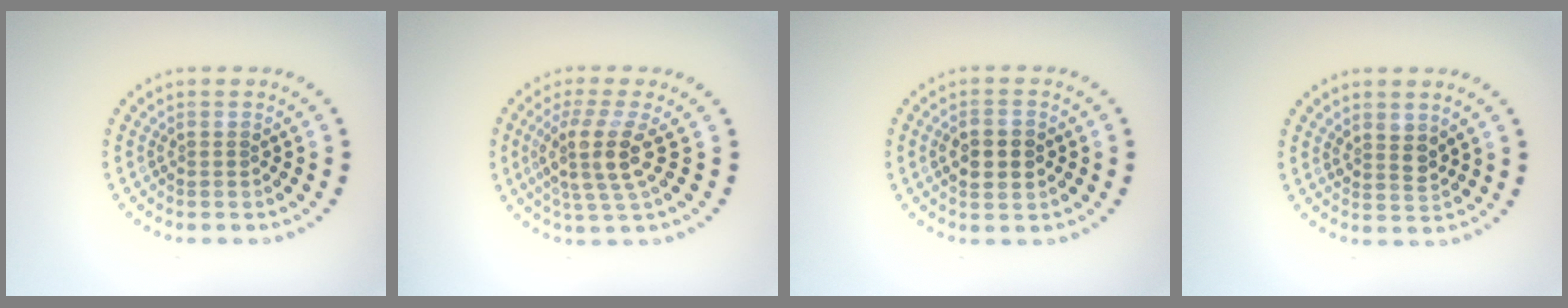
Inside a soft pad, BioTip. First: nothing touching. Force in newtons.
{"total": 4.0, "press": 3.1, "slide": 2.4}
{"total": 3.7, "press": 3.7, "slide": 0.0}
{"total": 1.8, "press": 1.6, "slide": 1.0}